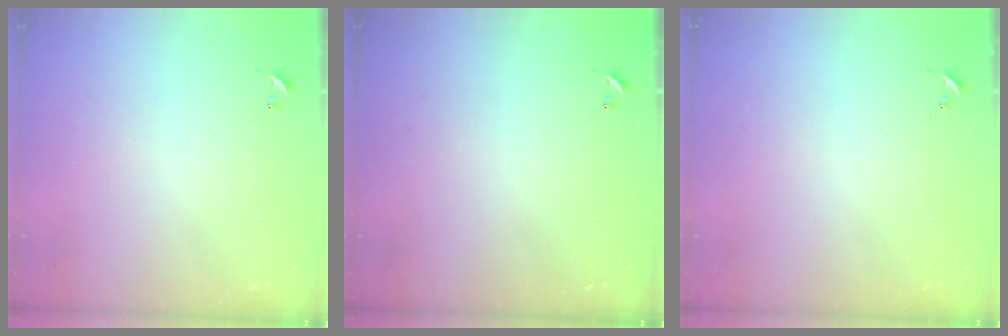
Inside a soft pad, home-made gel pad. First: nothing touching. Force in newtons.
{"total": 0.0}
{"total": 0.0}